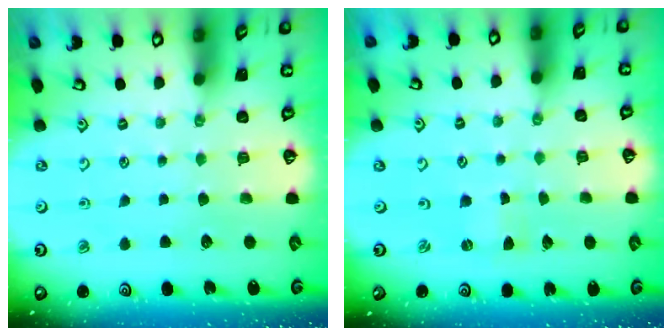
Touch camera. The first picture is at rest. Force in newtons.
{"total": 0.0}